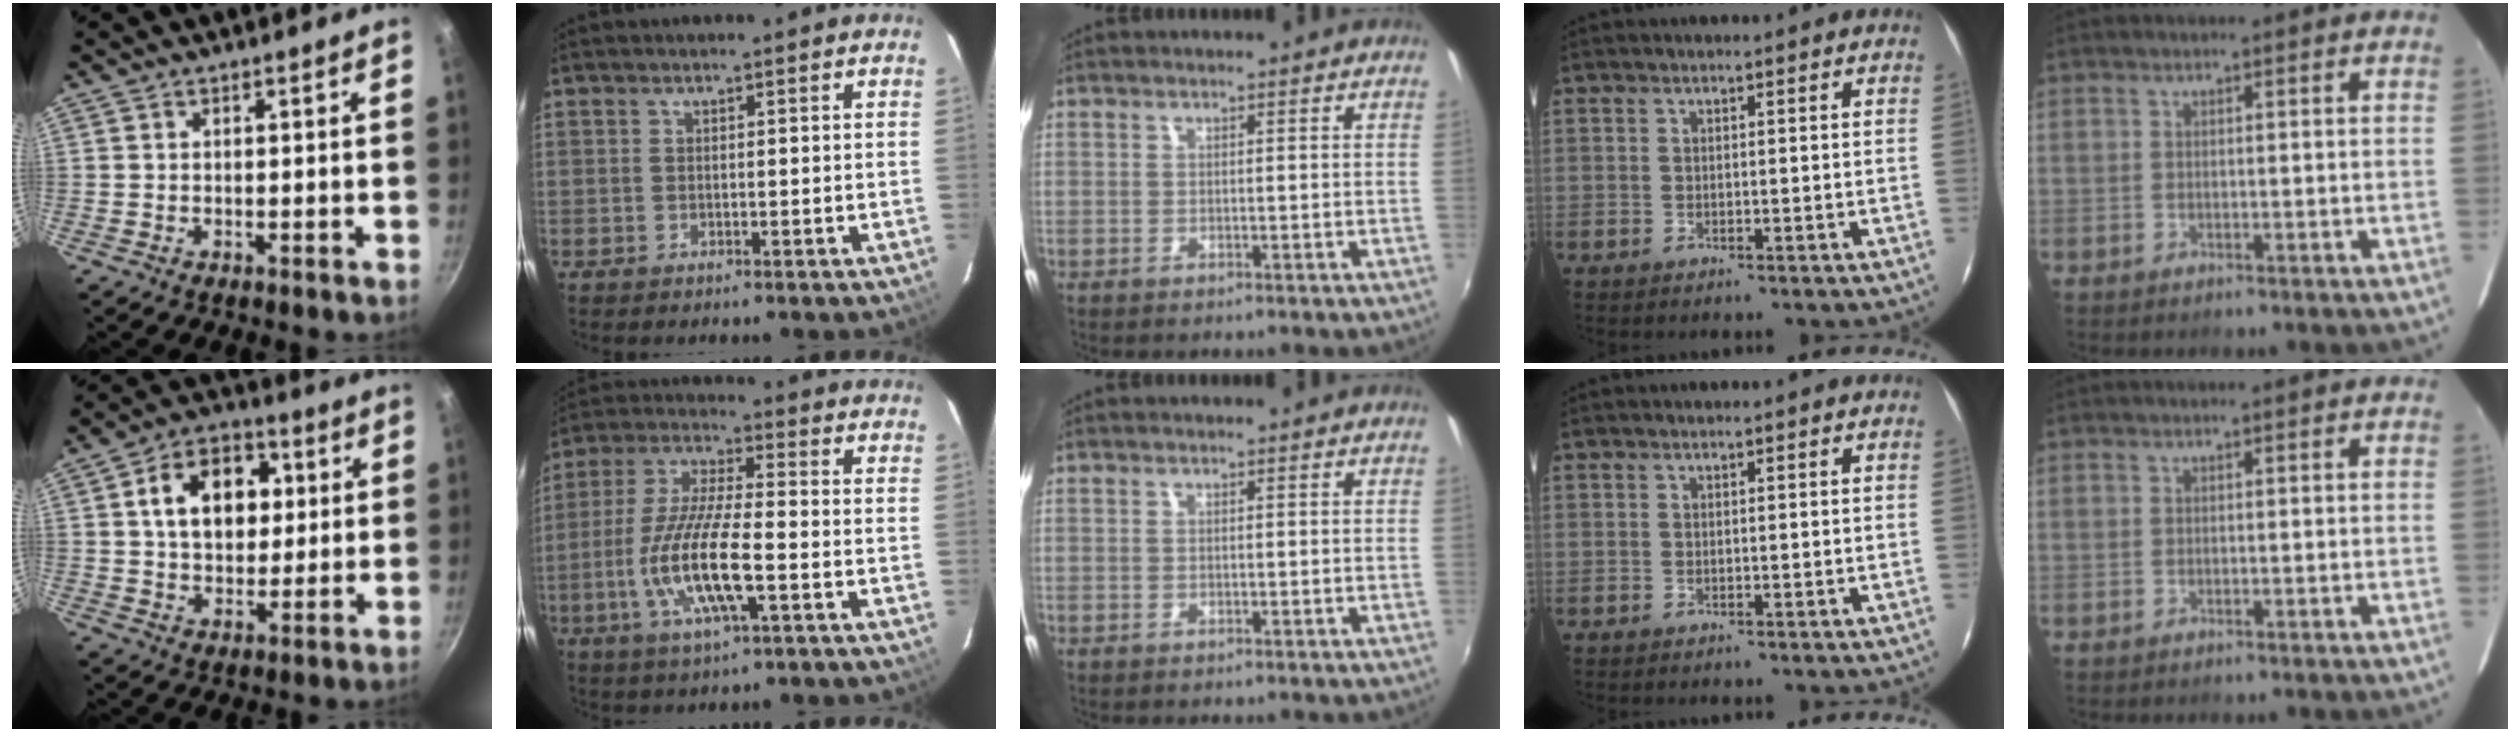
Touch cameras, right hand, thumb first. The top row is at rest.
{"thumb": {"total": 14.3, "force": [3.0, 10.2, 9.6], "torque": [-0.113, 0.011, 0.039]}, "index": {"total": 14.6, "force": [-4.5, 3.2, 13.5], "torque": [-0.280, -0.012, -0.085]}}